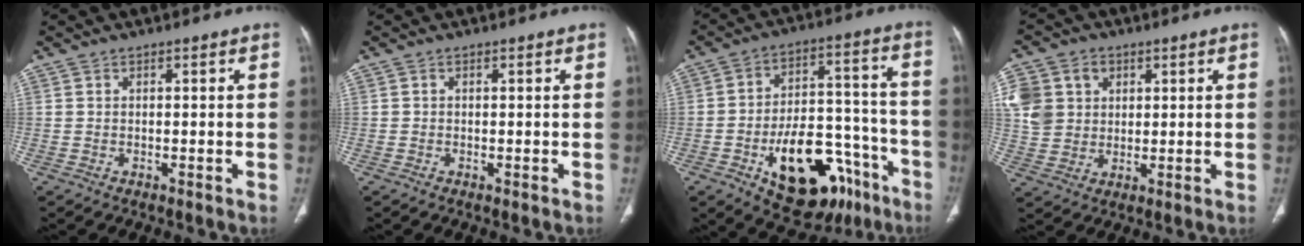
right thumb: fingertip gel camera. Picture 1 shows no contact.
{"total": 0.0}
{"total": 23.0, "force": [-11.4, 12.5, 15.6], "torque": [-0.192, 0.073, -0.157]}
{"total": 11.8, "force": [3.4, 10.0, 5.4], "torque": [-0.099, 0.007, 0.070]}